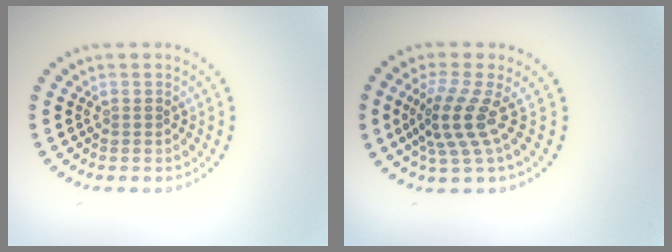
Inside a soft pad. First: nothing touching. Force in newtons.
{"total": 3.9, "press": 2.7, "slide": 2.7}